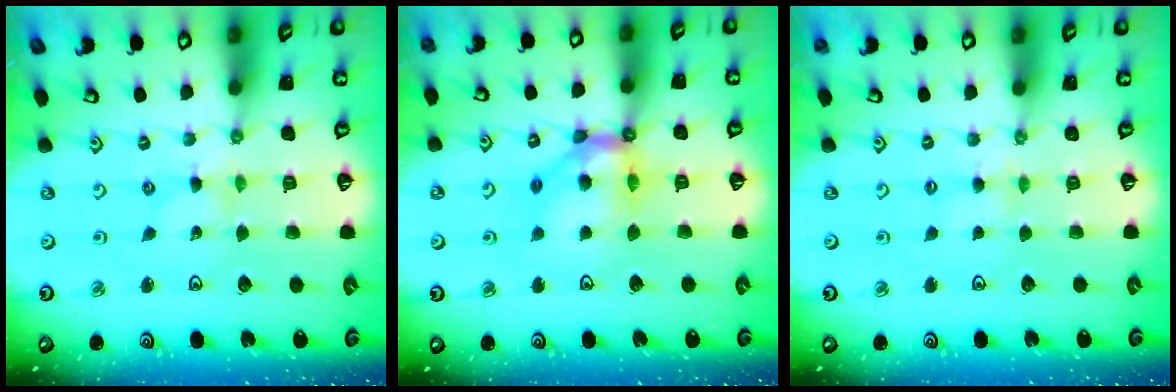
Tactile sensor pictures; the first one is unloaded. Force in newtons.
{"total": 12.2, "press": 12.1, "slide": 1.5}
{"total": 2.9, "press": 2.9, "slide": 0.4}